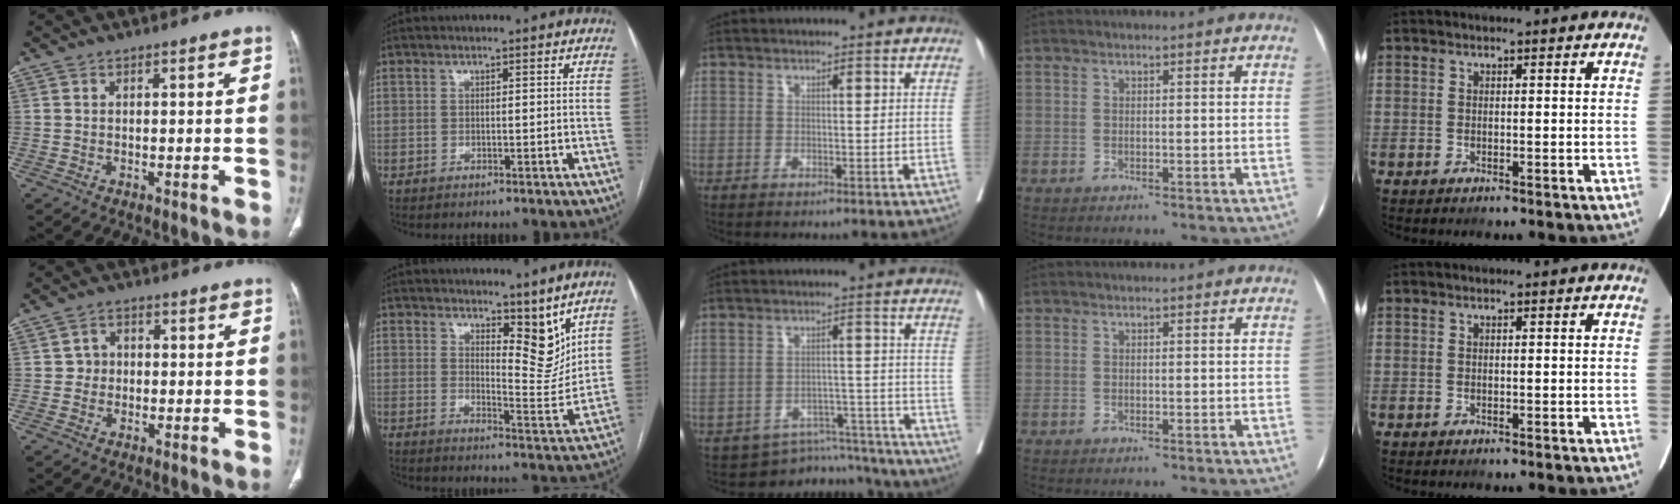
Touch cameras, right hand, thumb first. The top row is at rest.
{"thumb": {"total": 3.2, "force": [-0.2, 3.1, 1.1], "torque": [0.003, 0.009, -0.010]}, "index": {"total": 7.5, "force": [5.4, 2.5, 4.6], "torque": [-0.061, -0.017, 0.087]}, "middle": {"total": 9.5, "force": [-9.2, 2.1, -1.3], "torque": [0.031, 0.042, -0.119]}}